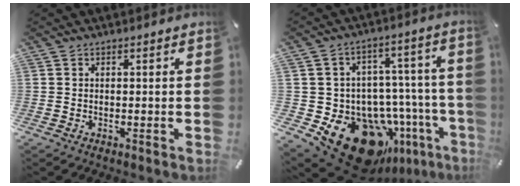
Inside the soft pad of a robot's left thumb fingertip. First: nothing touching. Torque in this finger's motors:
{"motor_torque": [1.14, 3.87, 0.95, 0.08, 0.22]}